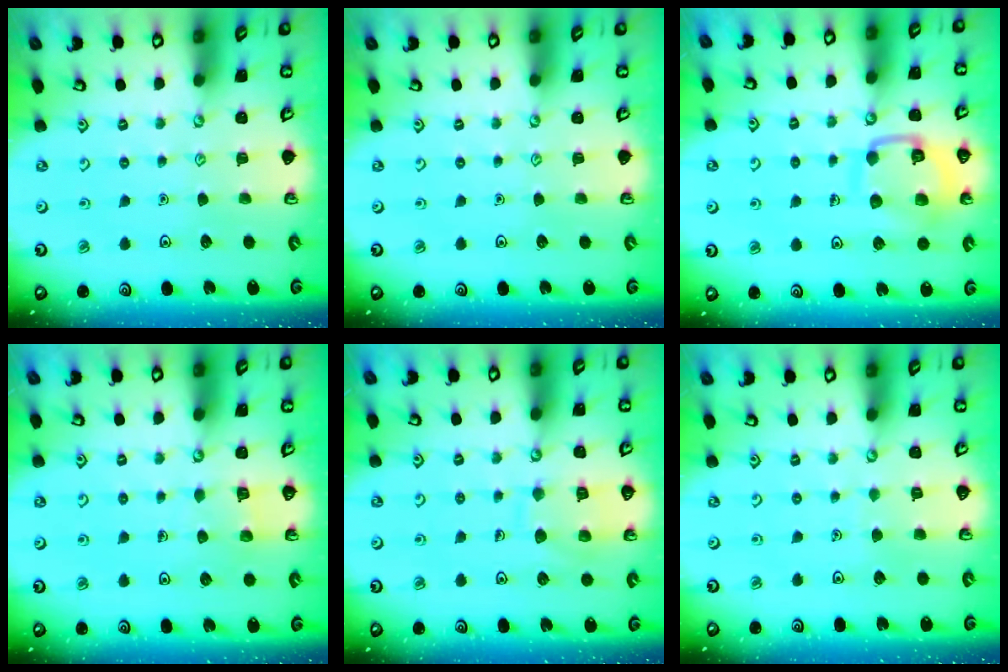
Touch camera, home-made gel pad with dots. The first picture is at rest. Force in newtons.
{"total": 0.0}
{"total": 11.9, "press": 11.8, "slide": 1.0}
{"total": 3.5, "press": 3.4, "slide": 0.3}
{"total": 9.8, "press": 9.7, "slide": 0.9}
{"total": 2.7, "press": 2.7, "slide": 0.2}